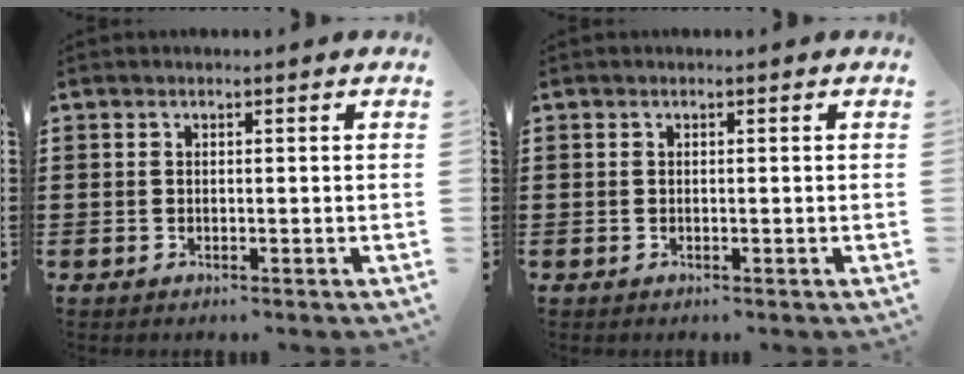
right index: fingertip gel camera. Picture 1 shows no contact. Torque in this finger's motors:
{"motor_torque": [-0.17, 0.18, 0.00, 0.00]}